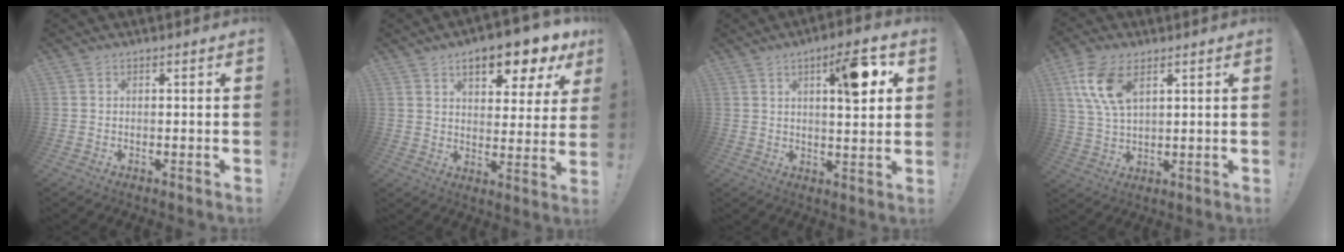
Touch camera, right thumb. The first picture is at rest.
{"total": 11.3, "force": [6.7, 4.1, 8.1], "torque": [-0.113, -0.039, 0.106]}
{"total": 11.8, "force": [4.4, 3.6, 10.3], "torque": [-0.135, -0.012, 0.062]}
{"total": 11.8, "force": [5.4, 6.2, 8.3], "torque": [-0.173, -0.012, 0.101]}